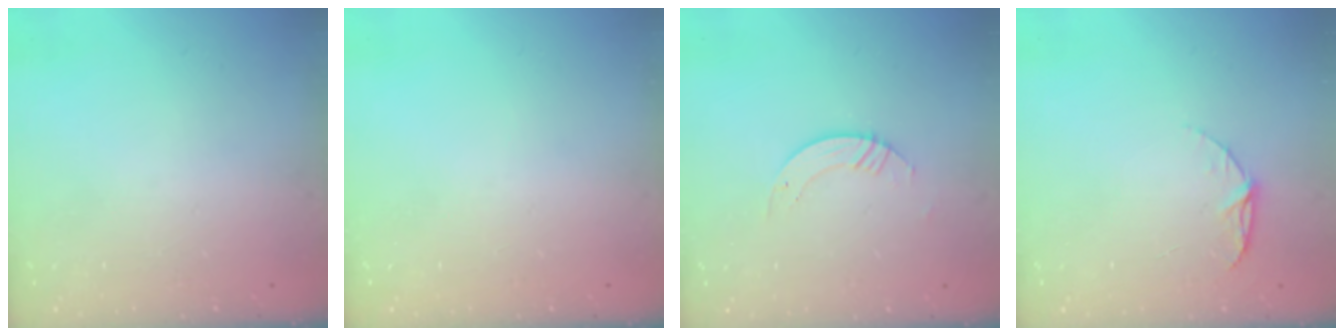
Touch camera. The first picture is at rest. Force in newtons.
{"total": 0.0}
{"total": 3.1, "press": 3.1, "slide": 0.2}
{"total": 5.6, "press": 5.6, "slide": 0.5}